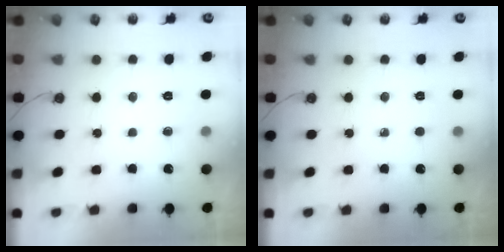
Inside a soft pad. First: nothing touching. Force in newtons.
{"total": 0.0}